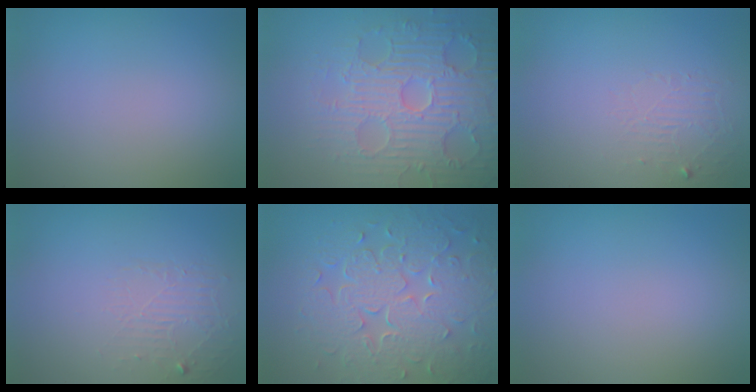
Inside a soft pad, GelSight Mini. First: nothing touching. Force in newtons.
{"total": 7.1, "press": 6.0, "slide": 3.9}
{"total": 1.4, "press": 0.1, "slide": 1.4}
{"total": 1.8, "press": 0.4, "slide": 1.8}
{"total": 8.5, "press": 6.1, "slide": 5.9}
{"total": 0.0}